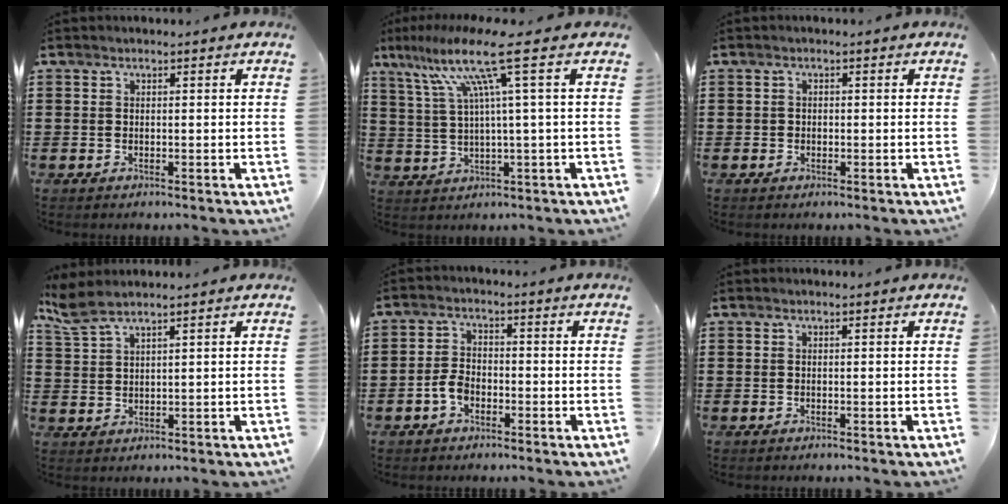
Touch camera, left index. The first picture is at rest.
{"total": 11.4, "force": [4.6, -0.4, 10.4], "torque": [-0.230, -0.013, 0.063]}
{"total": 0.7, "force": [0.0, 0.6, 0.2], "torque": [-0.007, 0.004, -0.001]}
{"total": 3.9, "force": [3.1, 0.7, 2.2], "torque": [-0.054, -0.002, 0.057]}
{"total": 3.5, "force": [-1.4, 2.1, 2.4], "torque": [-0.065, -0.003, -0.032]}
{"total": 0.0}